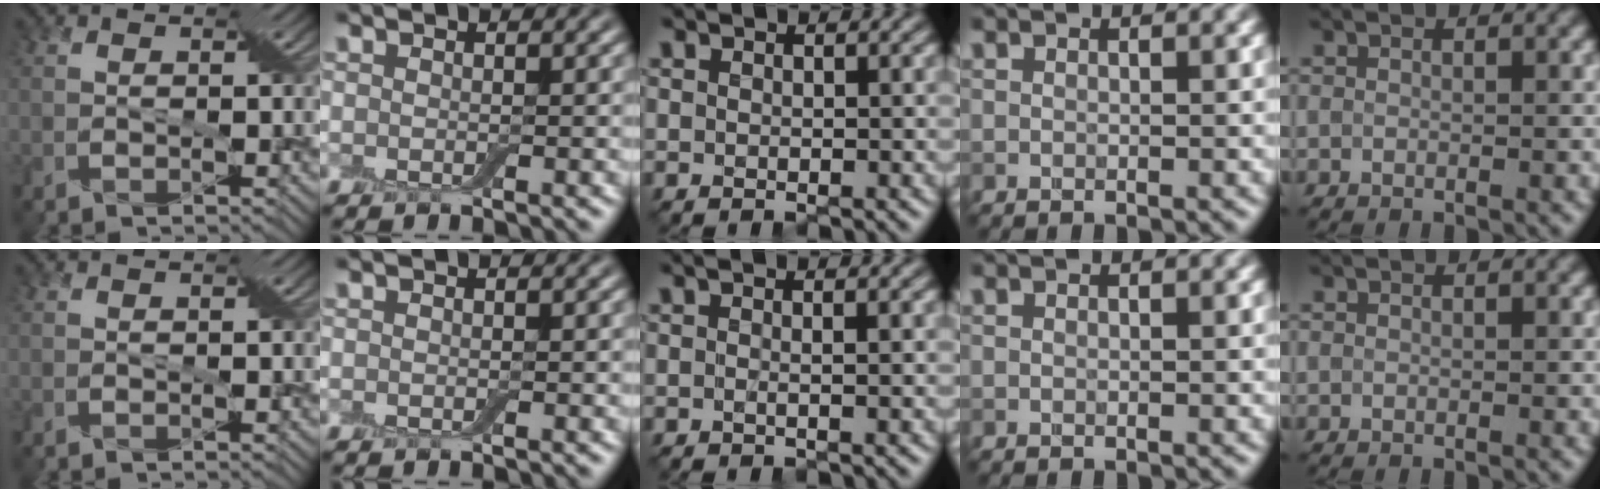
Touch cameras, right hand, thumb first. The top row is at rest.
{"middle": {"total": 0.7, "force": [0.1, -0.1, 0.7], "torque": [-0.004, 0.001, -0.002]}}